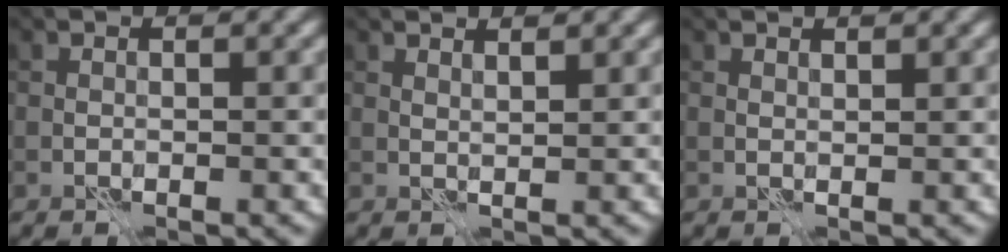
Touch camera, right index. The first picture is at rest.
{"total": 1.6, "force": [1.4, 0.1, 0.8], "torque": [-0.016, -0.003, 0.019]}
{"total": 0.7, "force": [0.7, -0.1, 0.2], "torque": [-0.012, -0.002, 0.012]}